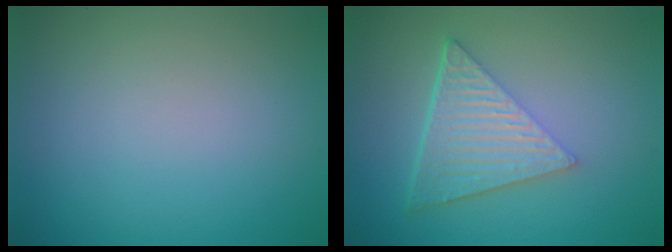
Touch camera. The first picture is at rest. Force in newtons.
{"total": 6.2, "press": 4.2, "slide": 4.6}